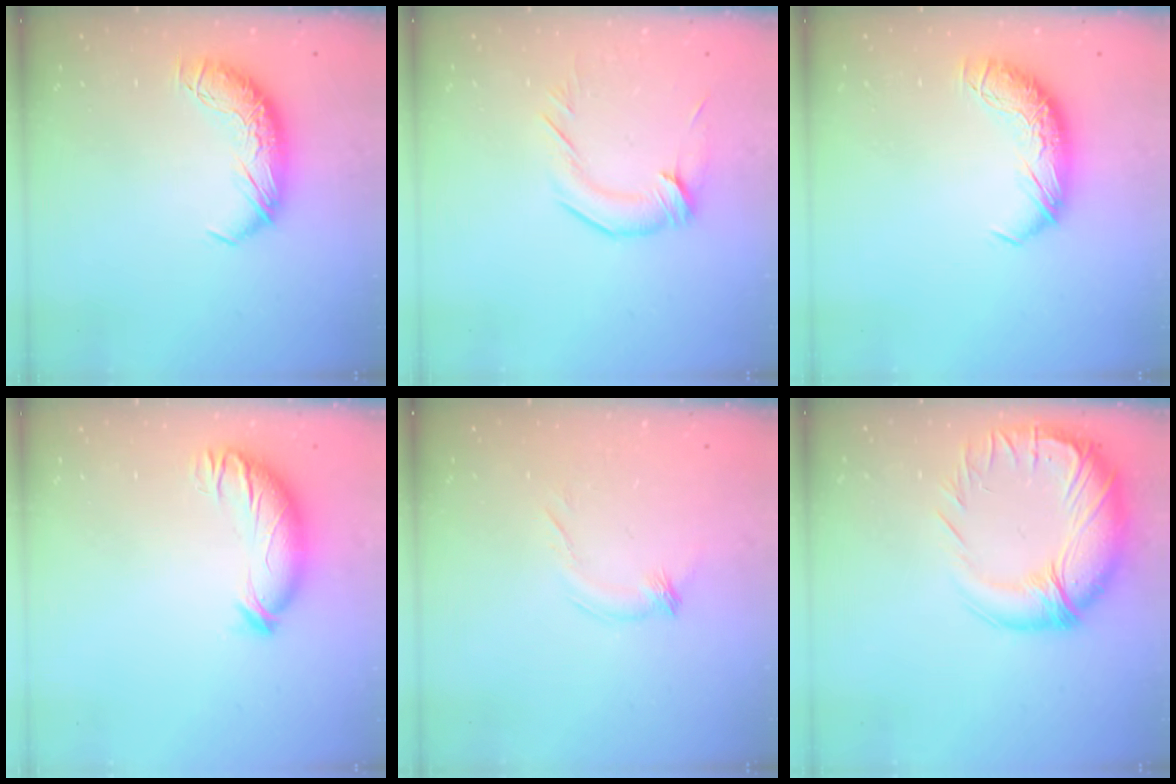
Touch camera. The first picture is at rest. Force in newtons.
{"total": 0.9, "press": 0.7, "slide": 0.6}
{"total": 0.0}
{"total": 3.4, "press": 3.1, "slide": 1.3}
{"total": 5.3, "press": 5.1, "slide": 1.3}
{"total": 4.8, "press": 3.8, "slide": 2.8}